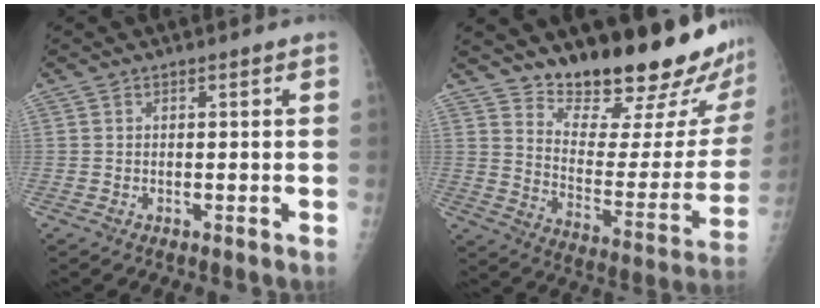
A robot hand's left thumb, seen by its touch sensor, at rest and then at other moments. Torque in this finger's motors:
{"motor_torque": [0.56, 0.18, -0.24, -0.70, 0.09]}